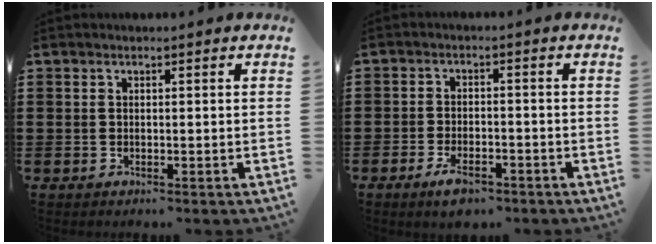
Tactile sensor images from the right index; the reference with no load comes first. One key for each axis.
{"total": 3.6, "fx": -2.6, "fy": 1.3, "fz": 2.1, "tx": -0.048, "ty": 0.004, "tz": -0.052}